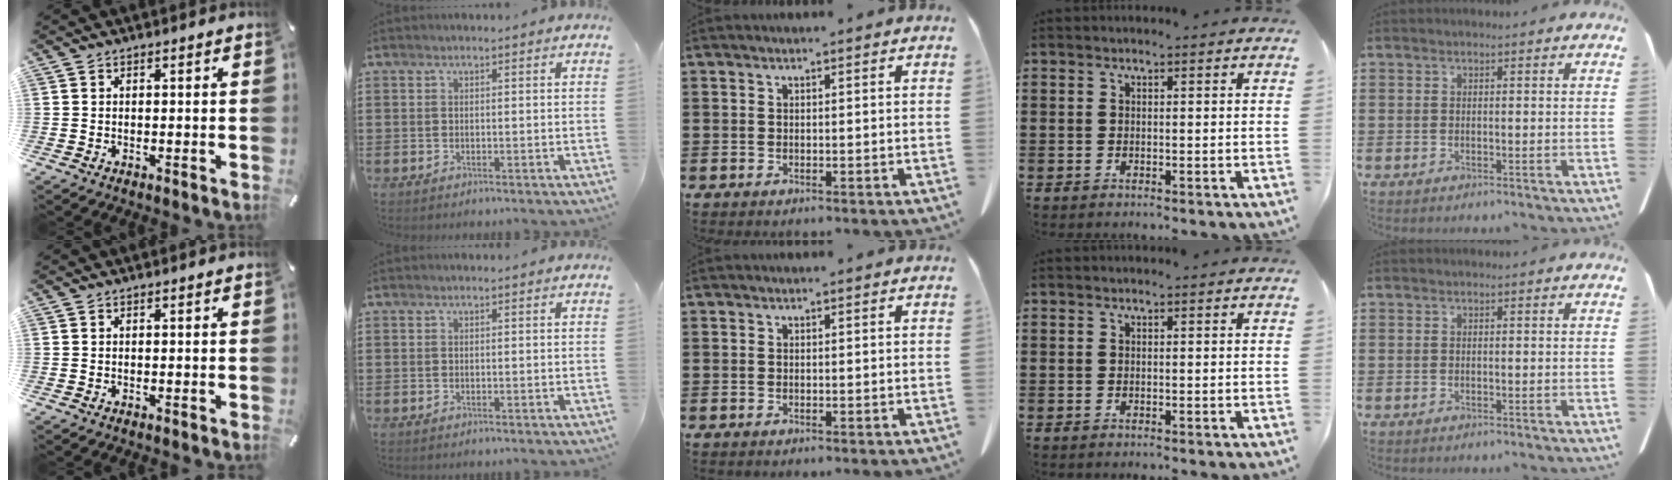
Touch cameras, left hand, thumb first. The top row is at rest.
{}